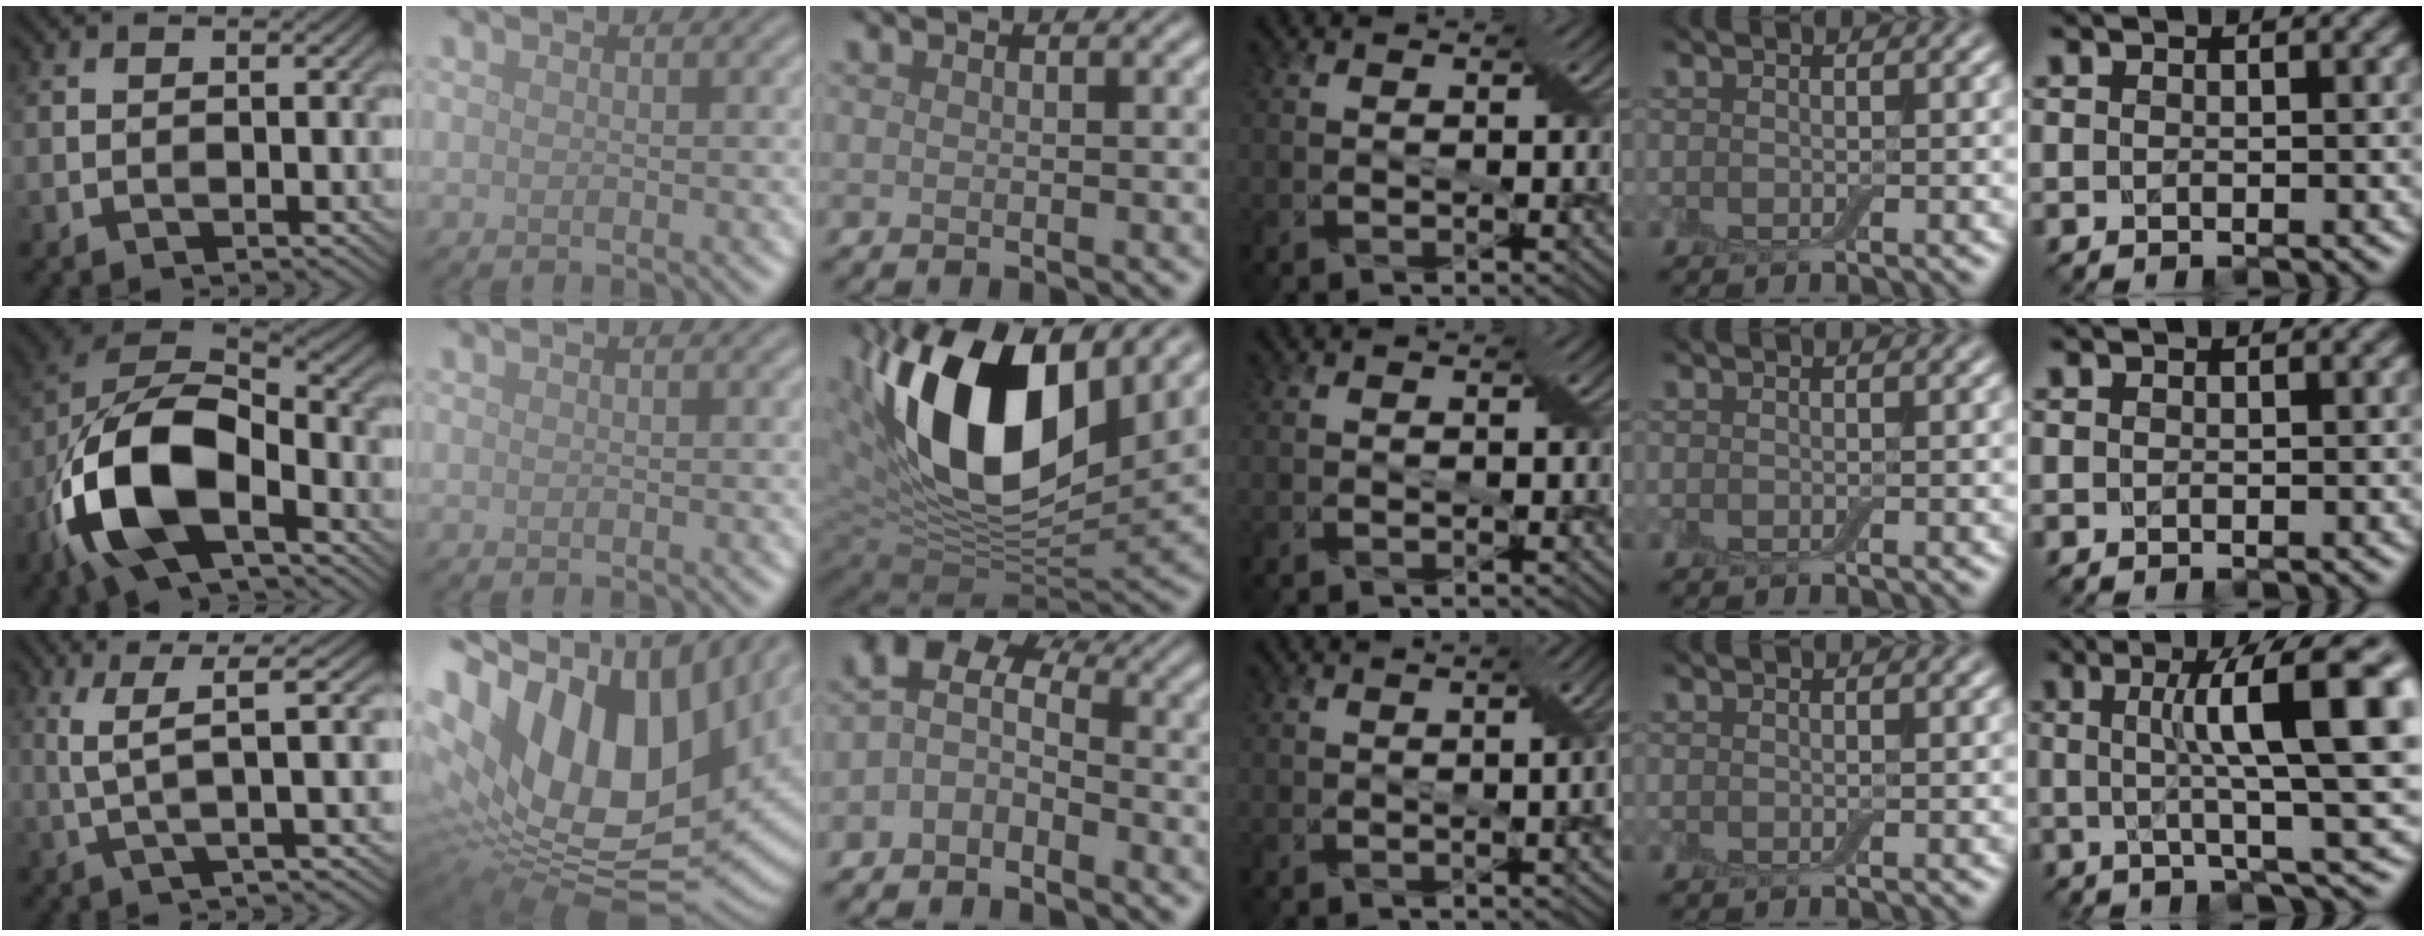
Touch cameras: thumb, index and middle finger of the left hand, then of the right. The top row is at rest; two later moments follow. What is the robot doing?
{"motion": "cut", "object": "cling film"}